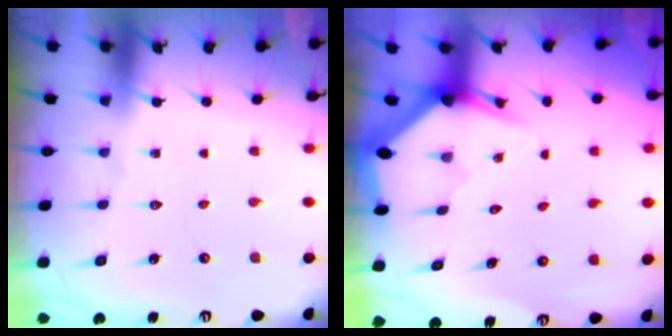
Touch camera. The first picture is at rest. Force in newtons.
{"total": 3.0, "press": 3.0, "slide": 0.1}